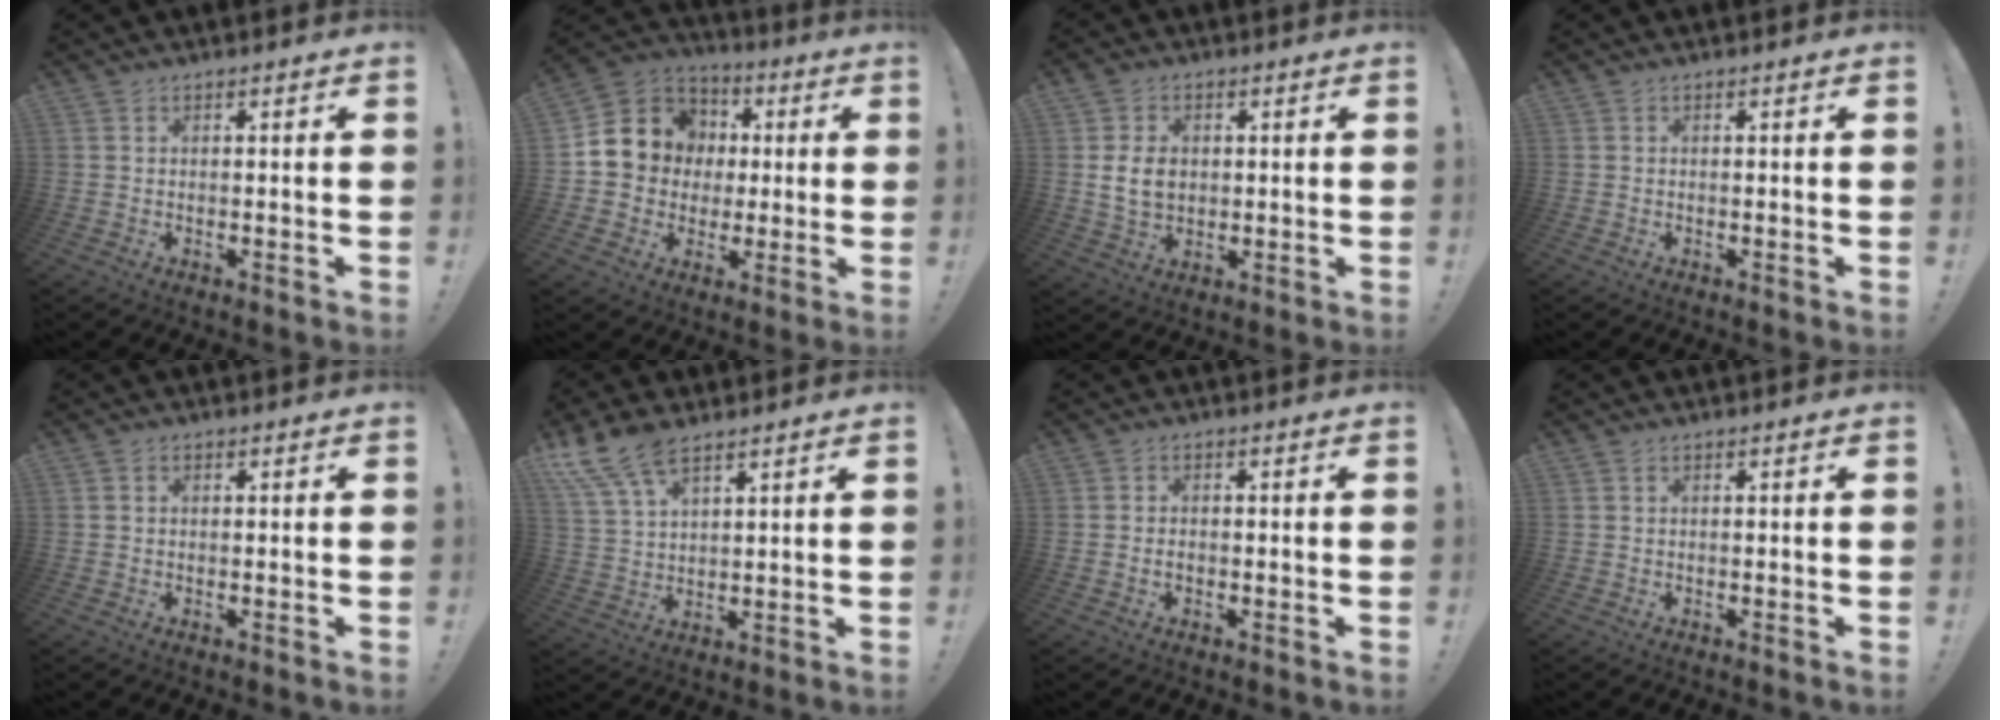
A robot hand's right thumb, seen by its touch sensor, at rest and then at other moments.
{"total": 12.3, "force": [1.5, 11.7, 3.5], "torque": [-0.039, 0.001, 0.048]}
{"total": 7.6, "force": [0.6, 5.9, 4.8], "torque": [-0.072, 0.001, 0.011]}
{"total": 0.0}
{"total": 0.6, "force": [0.1, 0.6, 0.2], "torque": [-0.004, 0.003, 0.003]}
{"total": 10.8, "force": [7.7, 4.8, 5.8], "torque": [-0.115, -0.030, 0.150]}
{"total": 1.3, "force": [-0.6, 0.8, 0.9], "torque": [-0.006, 0.001, -0.012]}
{"total": 0.0}